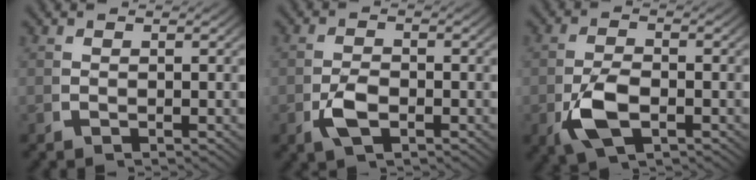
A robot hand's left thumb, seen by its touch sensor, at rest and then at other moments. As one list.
[{"total": 3.0, "force": [-0.9, 1.7, 2.3], "torque": [-0.059, -0.009, -0.014]}, {"total": 5.2, "force": [-1.2, 3.1, 4.0], "torque": [-0.106, -0.020, -0.012]}]